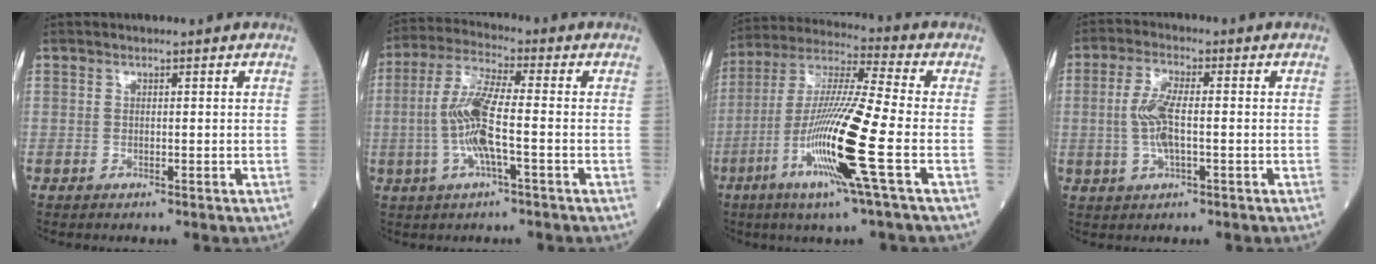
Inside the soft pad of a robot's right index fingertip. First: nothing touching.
{"total": 9.3, "force": [-1.5, 0.9, 9.1], "torque": [-0.193, 0.005, -0.036]}
{"total": 16.2, "force": [-5.3, -0.9, 15.3], "torque": [-0.307, -0.018, -0.108]}
{"total": 6.1, "force": [-0.4, 1.7, 5.8], "torque": [-0.128, 0.005, -0.010]}